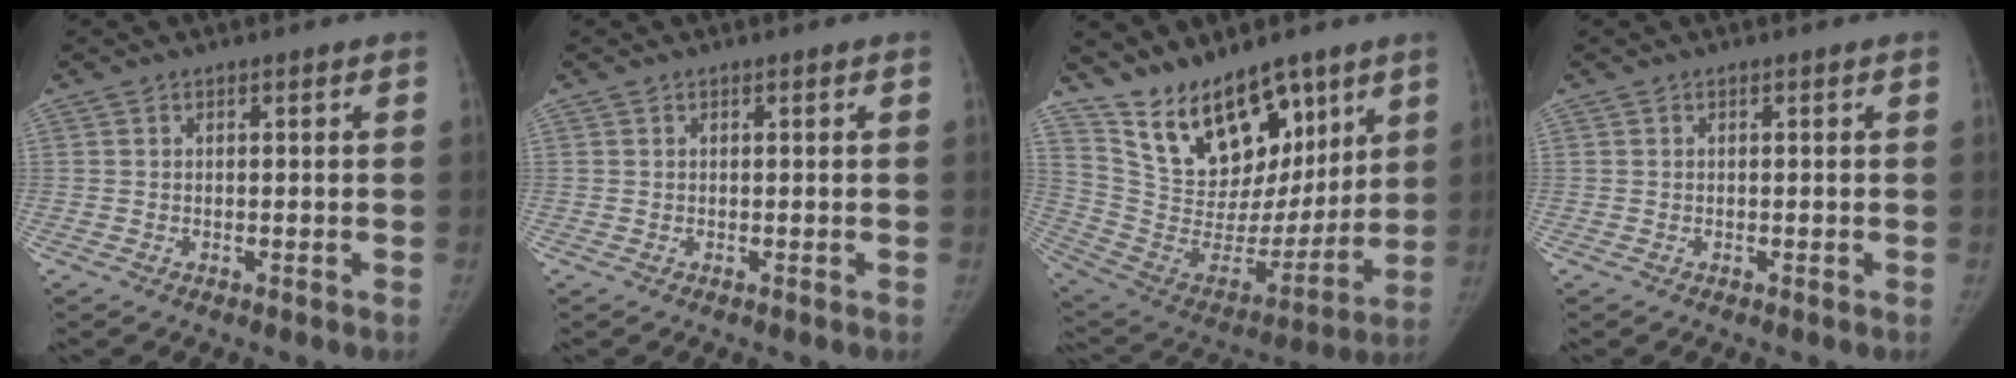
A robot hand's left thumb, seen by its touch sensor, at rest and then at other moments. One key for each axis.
{"total": 0.0}
{"total": 21.2, "fx": 14.3, "fy": 11.2, "fz": 11.0, "tx": -0.129, "ty": -0.075, "tz": 0.259}
{"total": 0.0}